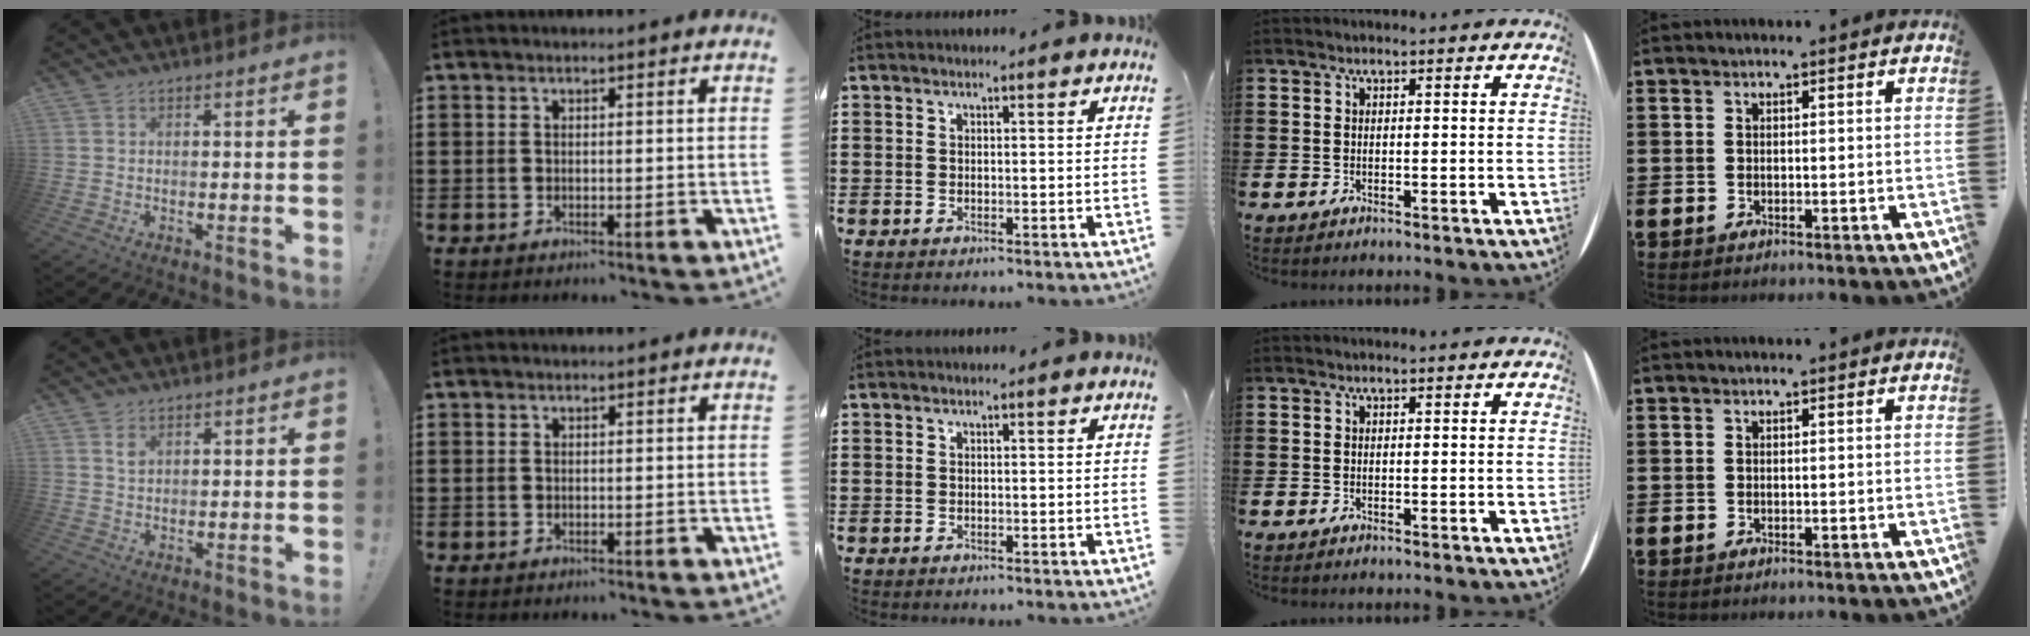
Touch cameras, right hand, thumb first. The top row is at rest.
{"thumb": {"total": 1.8, "force": [1.1, 1.0, 1.0], "torque": [-0.010, -0.007, 0.018]}}